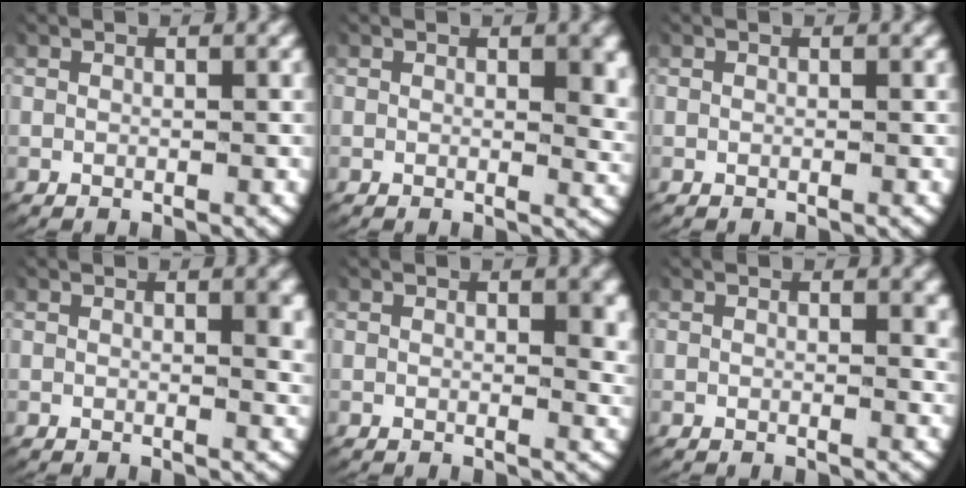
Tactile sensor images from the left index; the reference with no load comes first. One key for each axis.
{"total": 1.6, "fx": 0.7, "fy": 0.3, "fz": 1.4, "tx": -0.020, "ty": -0.013, "tz": 0.013}
{"total": 0.0}
{"total": 1.4, "fx": 0.6, "fy": 0.1, "fz": 1.3, "tx": -0.018, "ty": -0.010, "tz": 0.010}
{"total": 1.2, "fx": 0.6, "fy": 0.2, "fz": 1.0, "tx": -0.014, "ty": -0.011, "tz": 0.010}
{"total": 0.7, "fx": 0.5, "fy": 0.1, "fz": 0.4, "tx": -0.007, "ty": -0.006, "tz": 0.007}